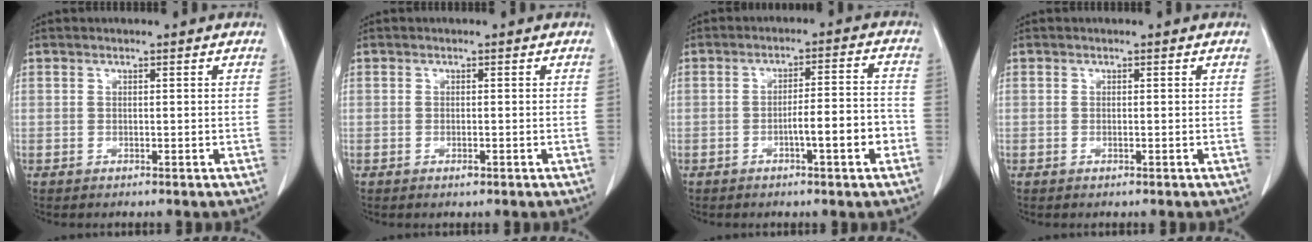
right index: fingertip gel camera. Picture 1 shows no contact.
{"total": 0.7, "force": [-0.4, 0.1, 0.6], "torque": [-0.014, -0.002, -0.004]}
{"total": 7.0, "force": [-2.8, 0.6, 6.5], "torque": [-0.097, 0.015, -0.040]}
{"total": 0.0}